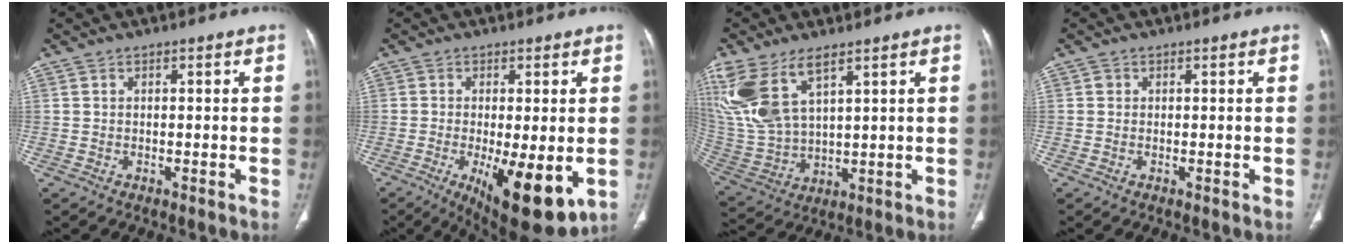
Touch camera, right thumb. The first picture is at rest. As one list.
[{"total": 13.7, "force": [-3.8, 4.7, 12.4], "torque": [-0.176, -0.025, -0.043]}, {"total": 15.5, "force": [8.2, 7.1, 11.2], "torque": [-0.253, -0.024, 0.183]}, {"total": 0.6, "force": [0.1, 0.6, 0.2], "torque": [0.001, 0.003, 0.003]}]